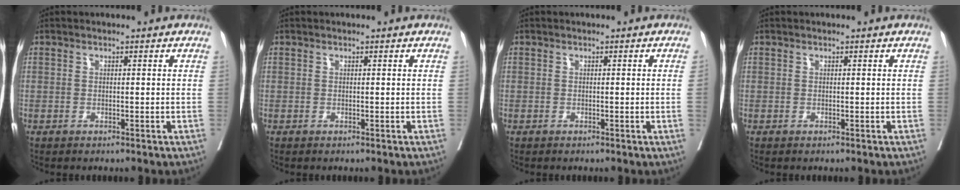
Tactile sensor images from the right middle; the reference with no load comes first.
{"total": 0.0}
{"total": 1.1, "force": [-0.1, -0.5, 1.0], "torque": [-0.011, 0.001, 0.001]}
{"total": 0.0}